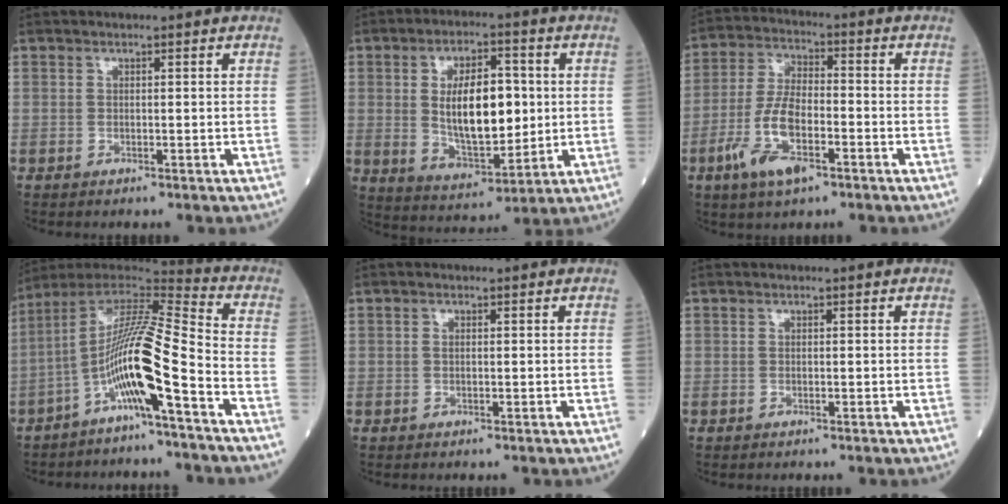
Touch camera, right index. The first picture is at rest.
{"total": 12.5, "force": [1.1, 5.4, 11.2], "torque": [-0.201, 0.001, 0.026]}
{"total": 9.9, "force": [-4.4, 3.3, 8.2], "torque": [-0.179, -0.005, -0.084]}
{"total": 13.4, "force": [-5.6, -0.1, 12.2], "torque": [-0.230, 0.006, -0.111]}
{"total": 0.5, "force": [0.1, 0.3, 0.4], "torque": [-0.013, 0.000, 0.001]}
{"total": 0.0}